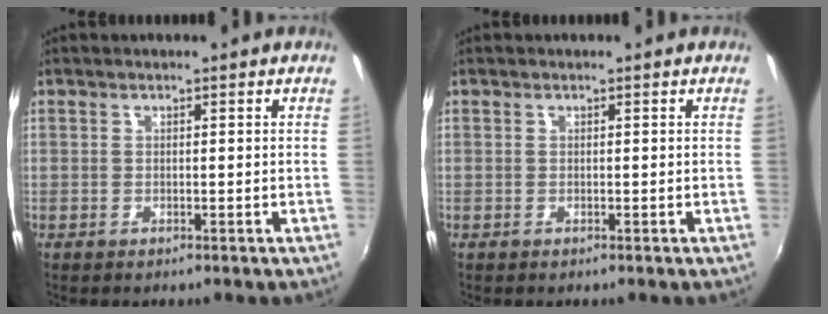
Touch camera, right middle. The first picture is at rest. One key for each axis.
{"total": 0.0}